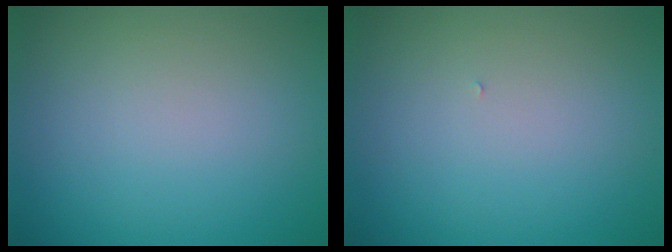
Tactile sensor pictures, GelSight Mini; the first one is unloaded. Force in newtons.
{"total": 0.0}